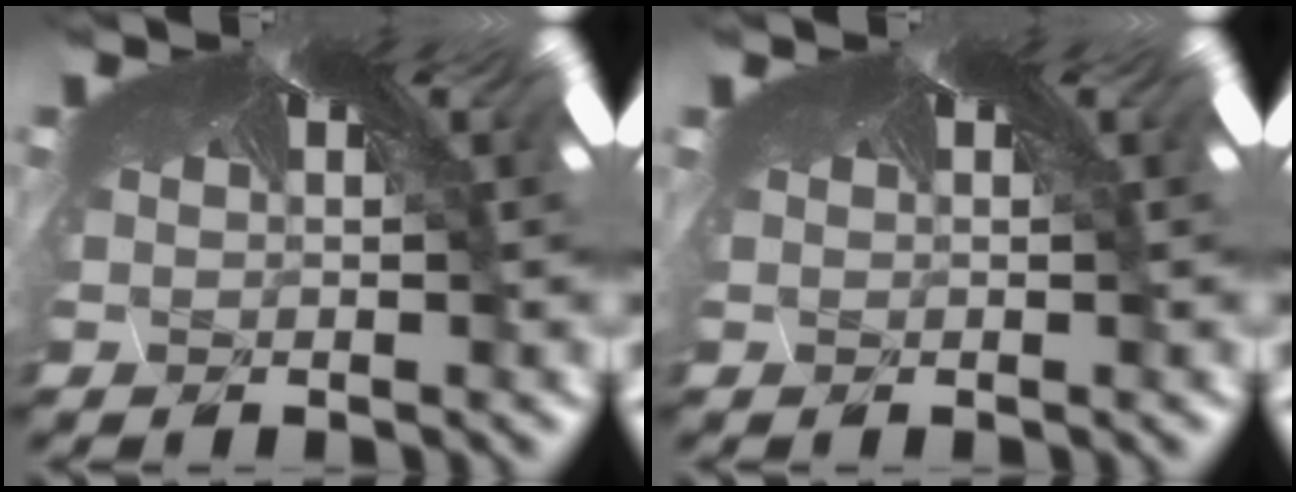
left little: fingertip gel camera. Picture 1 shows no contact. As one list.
[{"total": 0.0}]